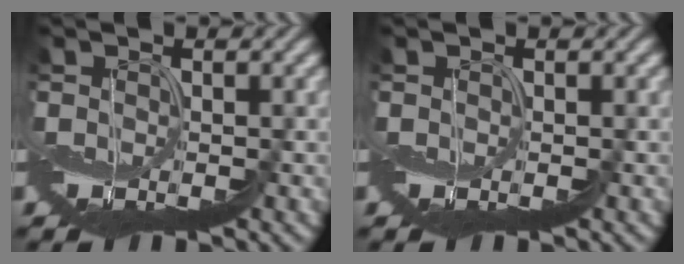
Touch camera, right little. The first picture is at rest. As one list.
[{"total": 0.0}]